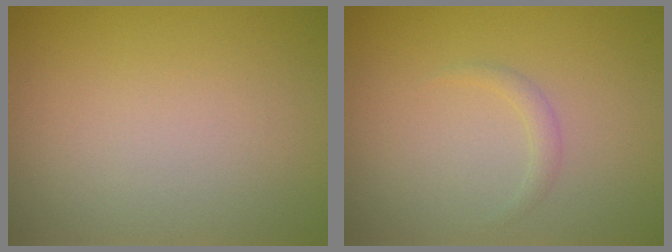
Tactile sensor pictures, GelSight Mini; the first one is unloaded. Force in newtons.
{"total": 0.9, "press": 0.9, "slide": 0.0}